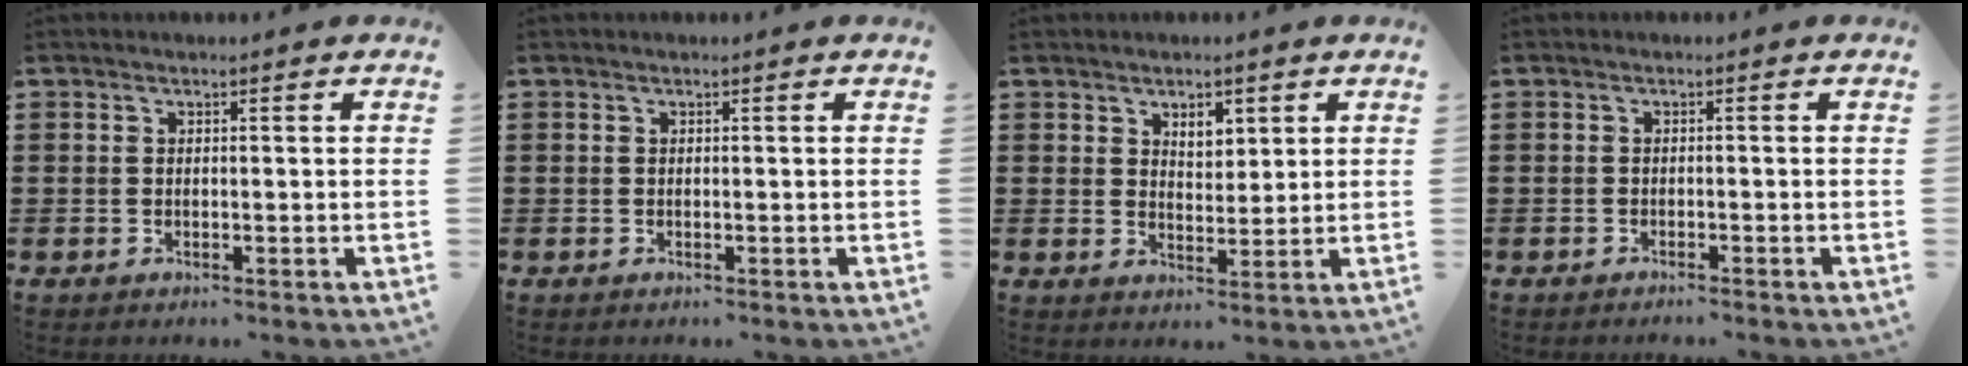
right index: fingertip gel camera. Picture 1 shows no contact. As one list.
[{"total": 0.0}, {"total": 3.4, "force": [2.2, 2.0, 1.6], "torque": [-0.031, 0.005, 0.038]}, {"total": 0.7, "force": [-0.7, 0.0, 0.1], "torque": [-0.004, -0.002, -0.015]}]